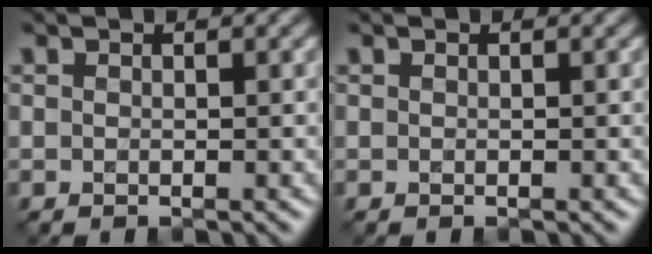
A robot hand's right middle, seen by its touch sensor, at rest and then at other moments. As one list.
[{"total": 0.0}]